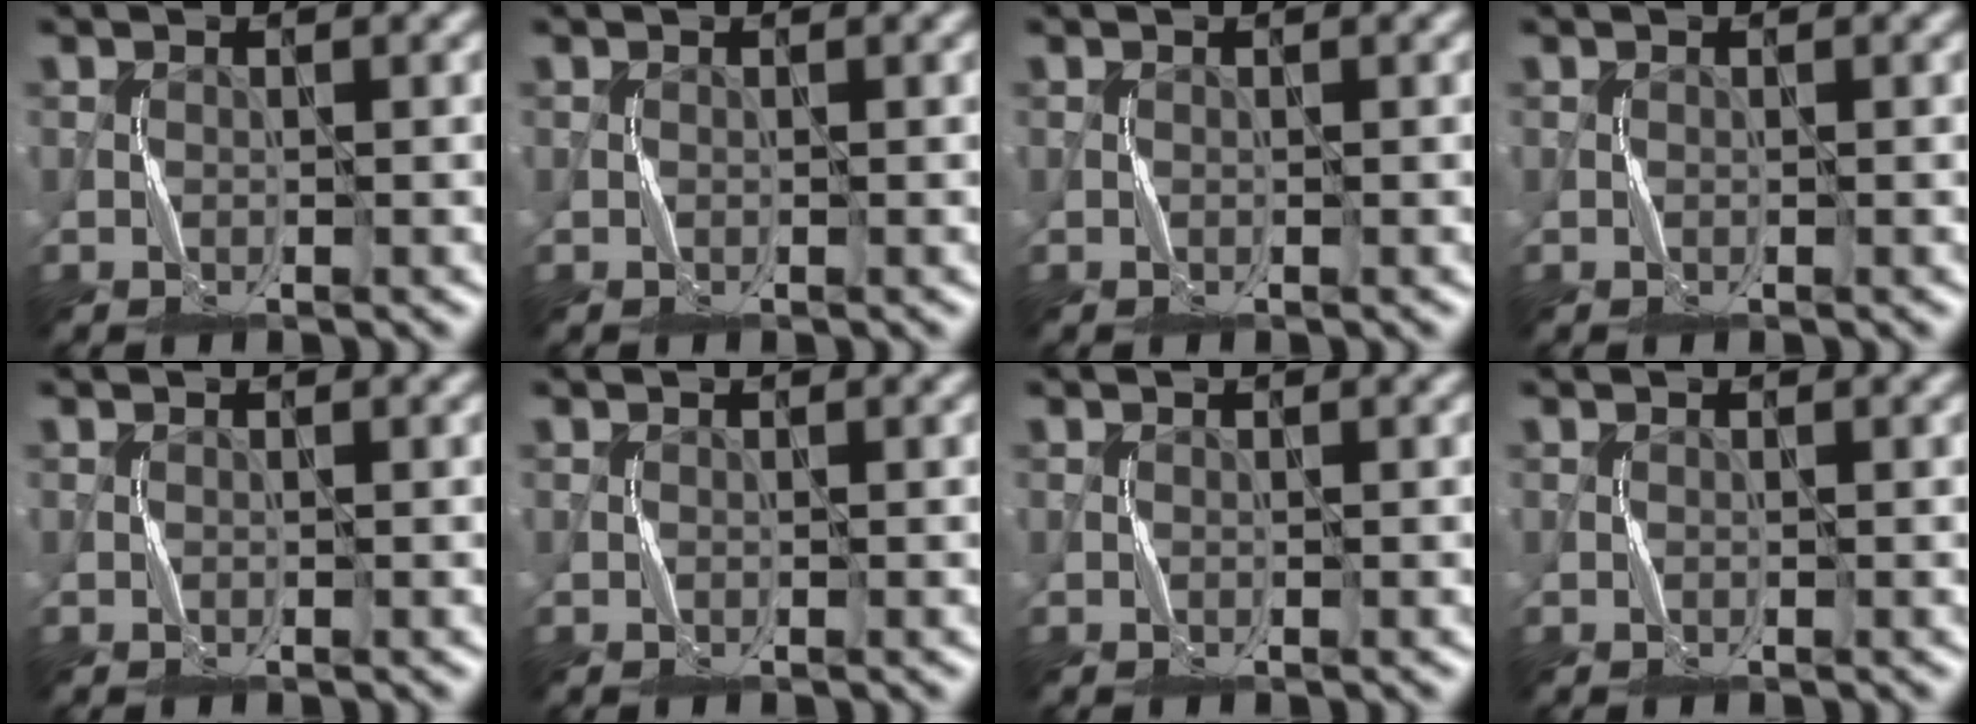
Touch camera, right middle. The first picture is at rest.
{"total": 0.0}
{"total": 0.0}
{"total": 0.0}
{"total": 0.0}
{"total": 0.0}
{"total": 0.0}
{"total": 0.0}